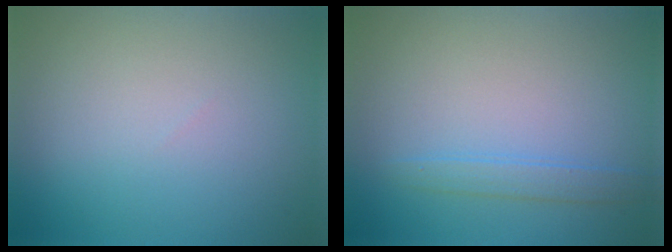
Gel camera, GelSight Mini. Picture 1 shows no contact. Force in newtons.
{"total": 1.6, "press": 1.6, "slide": 0.0}